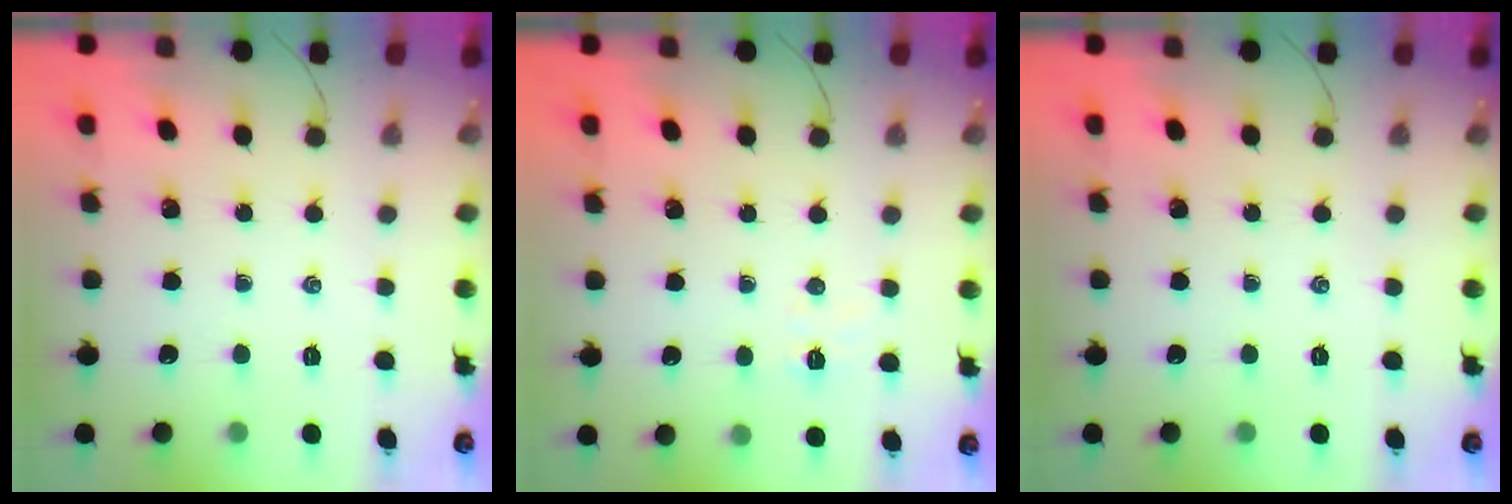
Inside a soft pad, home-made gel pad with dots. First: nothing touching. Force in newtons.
{"total": 5.0, "press": 4.9, "slide": 0.8}
{"total": 0.0}